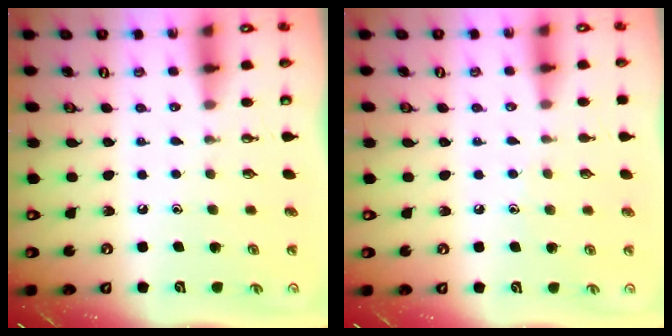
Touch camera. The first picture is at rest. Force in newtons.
{"total": 3.8, "press": 3.8, "slide": 0.5}